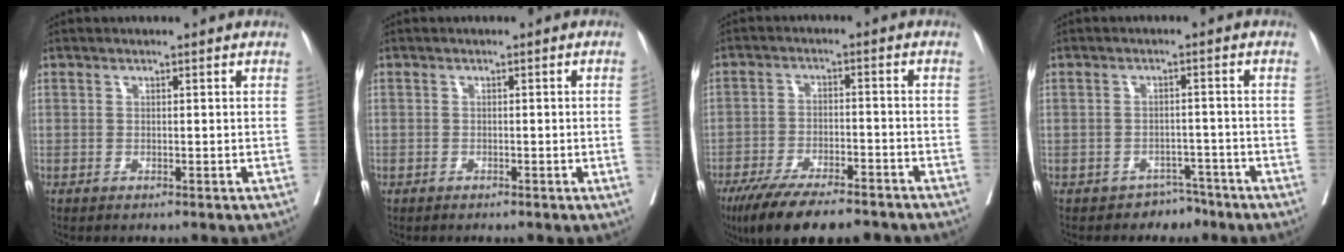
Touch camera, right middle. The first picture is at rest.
{"total": 1.1, "force": [-0.1, -0.7, 0.8], "torque": [-0.013, 0.002, -0.002]}
{"total": 14.2, "force": [-11.3, 3.0, 8.0], "torque": [-0.132, -0.020, -0.179]}
{"total": 2.7, "force": [-2.3, 1.4, -0.4], "torque": [0.009, 0.008, -0.033]}